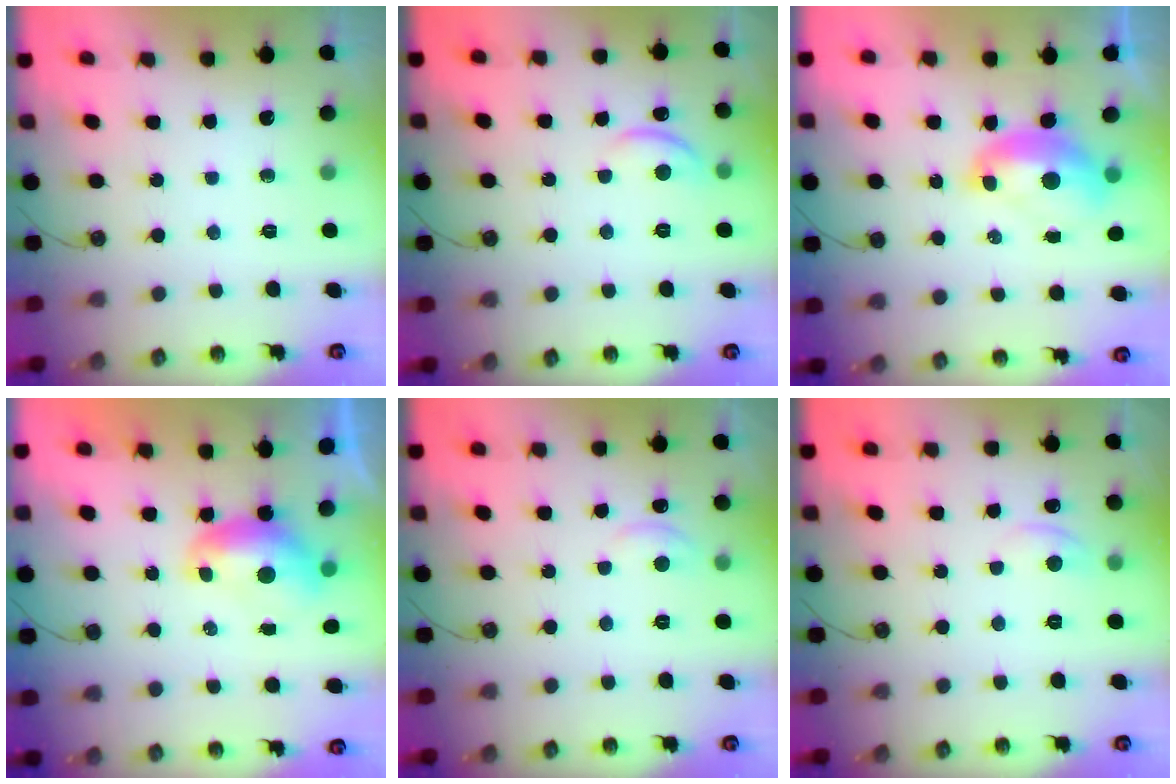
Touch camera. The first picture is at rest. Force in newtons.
{"total": 2.8, "press": 2.7, "slide": 0.4}
{"total": 2.6, "press": 2.5, "slide": 0.6}
{"total": 0.5, "press": 0.5, "slide": 0.2}
{"total": 2.9, "press": 2.9, "slide": 0.2}
{"total": 0.5, "press": 0.3, "slide": 0.5}